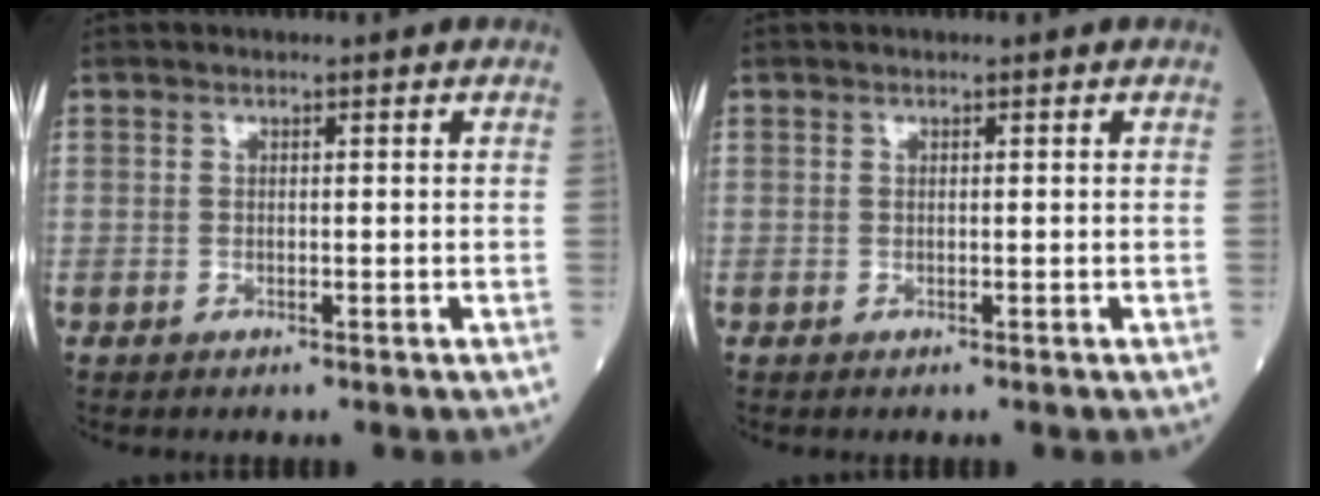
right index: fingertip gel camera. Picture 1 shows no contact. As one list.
[{"total": 0.0}]